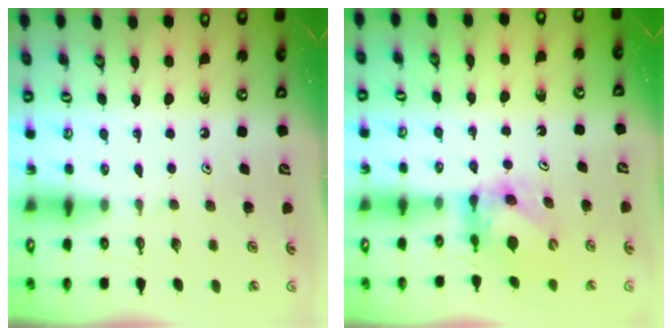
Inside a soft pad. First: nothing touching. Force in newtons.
{"total": 6.1, "press": 6.1, "slide": 0.6}